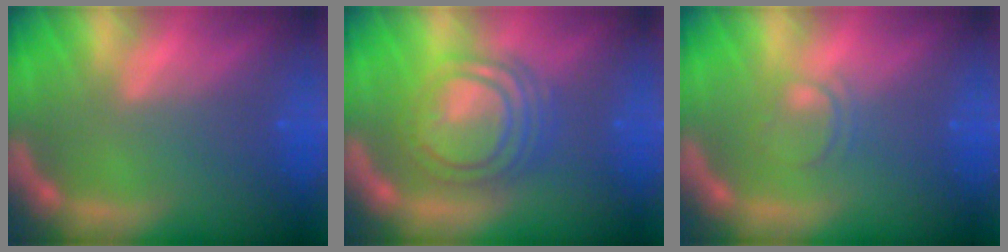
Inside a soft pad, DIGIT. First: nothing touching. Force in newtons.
{"total": 8.6}
{"total": 2.0}